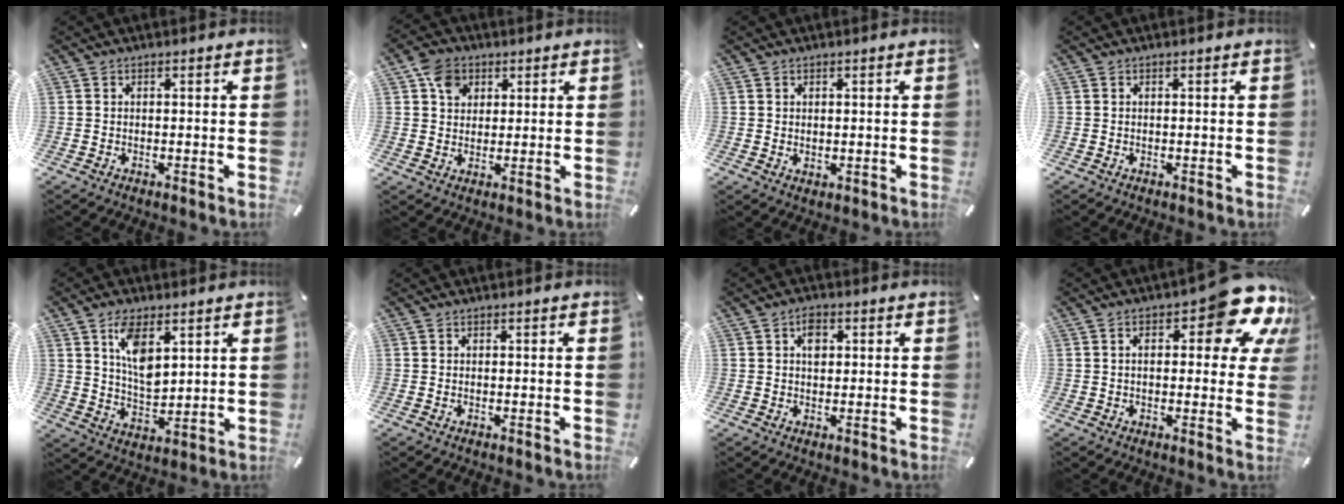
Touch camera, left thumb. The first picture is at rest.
{"total": 6.9, "force": [2.4, 5.9, 2.5], "torque": [-0.039, 0.009, 0.046]}
{"total": 1.1, "force": [0.8, 0.7, 0.0], "torque": [0.000, 0.003, 0.014]}
{"total": 0.0}
{"total": 9.7, "force": [4.8, 5.3, 6.5], "torque": [-0.108, -0.015, 0.085]}
{"total": 0.0}
{"total": 3.7, "force": [1.0, 2.6, 2.5], "torque": [-0.030, 0.000, 0.010]}
{"total": 15.2, "force": [7.2, 6.6, 11.7], "torque": [-0.146, -0.049, 0.116]}